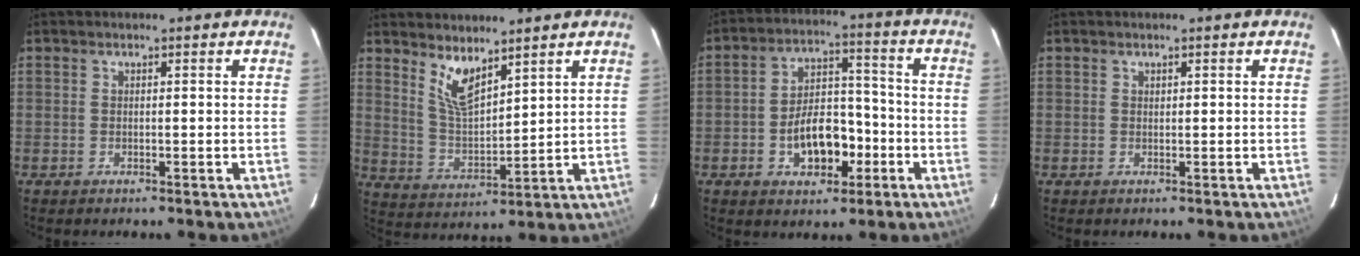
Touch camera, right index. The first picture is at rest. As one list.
[{"total": 7.3, "force": [5.2, 2.4, 4.6], "torque": [-0.087, -0.008, 0.110]}, {"total": 10.6, "force": [-3.9, 6.2, 7.7], "torque": [-0.144, 0.024, -0.052]}, {"total": 0.0}]